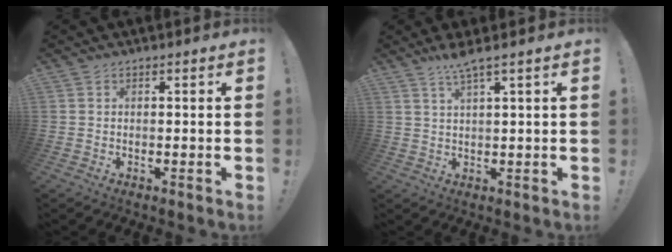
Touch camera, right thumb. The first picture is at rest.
{"total": 3.9, "force": [2.8, -0.3, 2.7], "torque": [-0.063, -0.006, 0.049]}